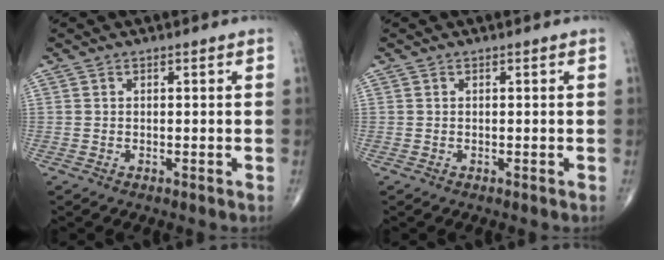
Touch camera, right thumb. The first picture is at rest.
{"total": 0.0}